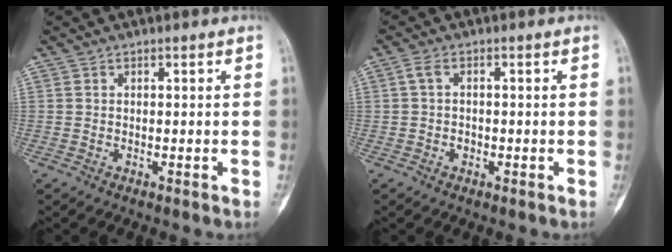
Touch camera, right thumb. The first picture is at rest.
{"total": 2.5, "force": [-0.2, 1.8, 1.7], "torque": [-0.036, 0.009, -0.006]}